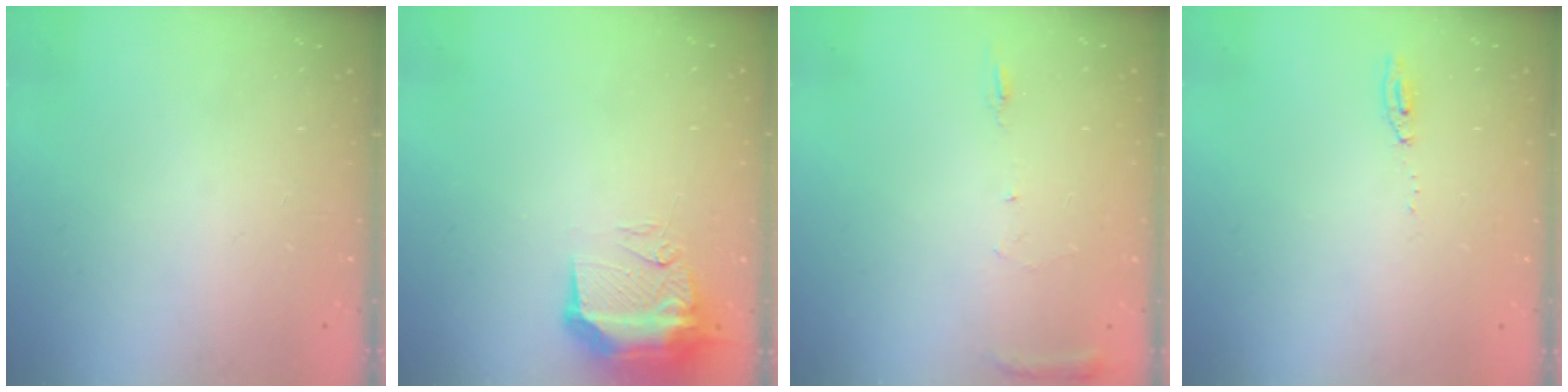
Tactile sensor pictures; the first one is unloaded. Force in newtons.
{"total": 11.0, "press": 10.9, "slide": 1.1}
{"total": 6.9, "press": 6.9, "slide": 0.7}
{"total": 4.8, "press": 4.8, "slide": 0.6}